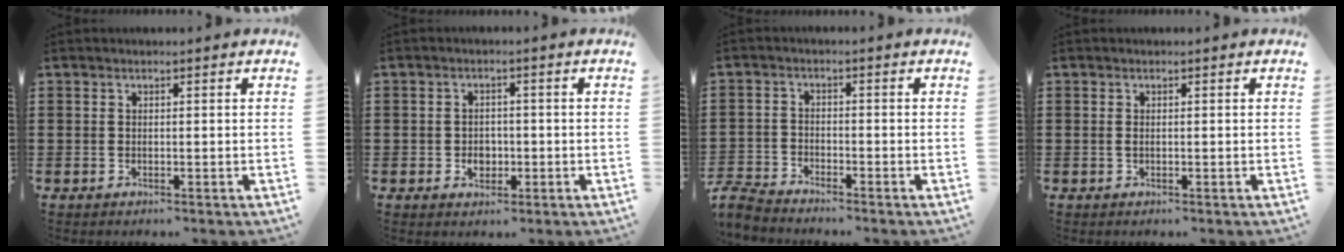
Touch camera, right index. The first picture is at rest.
{"total": 2.7, "force": [-0.7, 2.2, 1.4], "torque": [-0.032, 0.004, -0.015]}
{"total": 3.5, "force": [-3.4, 0.5, 0.3], "torque": [-0.024, -0.002, -0.076]}
{"total": 0.5, "force": [0.0, 0.0, 0.5], "torque": [-0.013, -0.005, 0.002]}